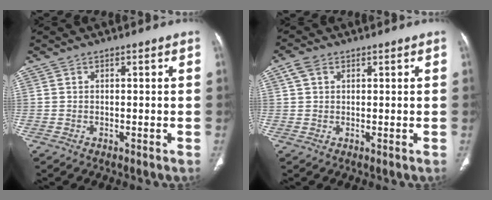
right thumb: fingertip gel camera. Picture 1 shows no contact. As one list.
[{"total": 3.0, "force": [1.3, 2.0, 1.7], "torque": [-0.033, 0.009, 0.028]}]